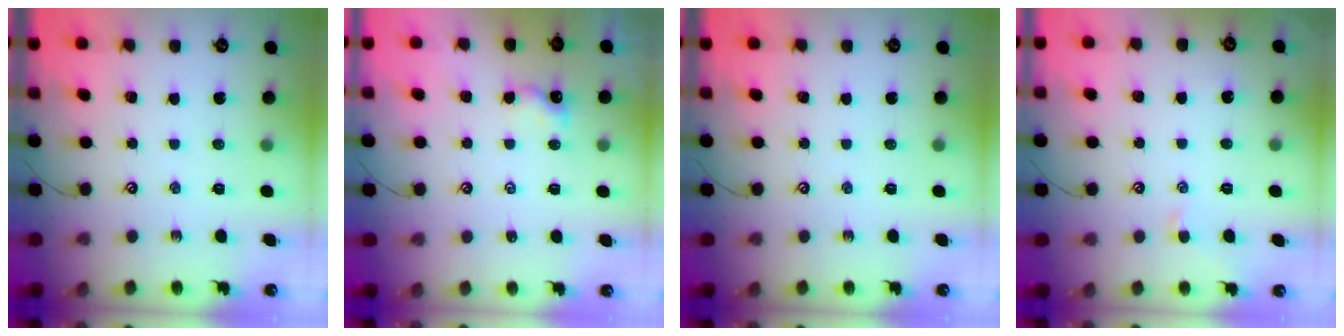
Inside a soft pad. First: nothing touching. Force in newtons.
{"total": 0.5, "press": 0.4, "slide": 0.3}
{"total": 0.0}
{"total": 0.0}